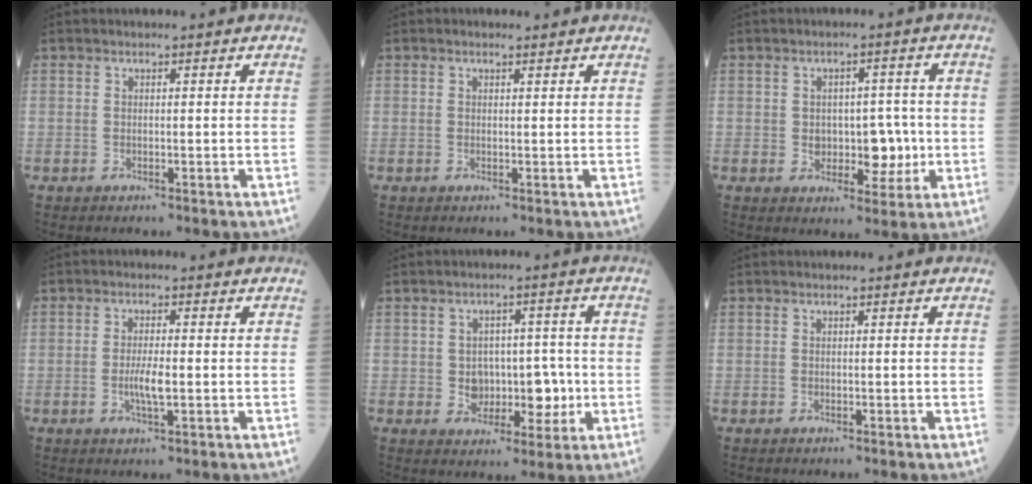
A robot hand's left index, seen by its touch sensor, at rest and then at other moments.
{"total": 0.8, "force": [0.7, 0.2, 0.5], "torque": [-0.017, 0.003, 0.009]}
{"total": 5.8, "force": [-0.3, 4.0, 4.2], "torque": [-0.052, 0.014, 0.006]}
{"total": 3.3, "force": [-0.5, 0.4, 3.2], "torque": [-0.067, -0.004, -0.010]}
{"total": 6.1, "force": [-0.5, 4.5, 4.0], "torque": [-0.054, 0.019, 0.002]}
{"total": 0.0}